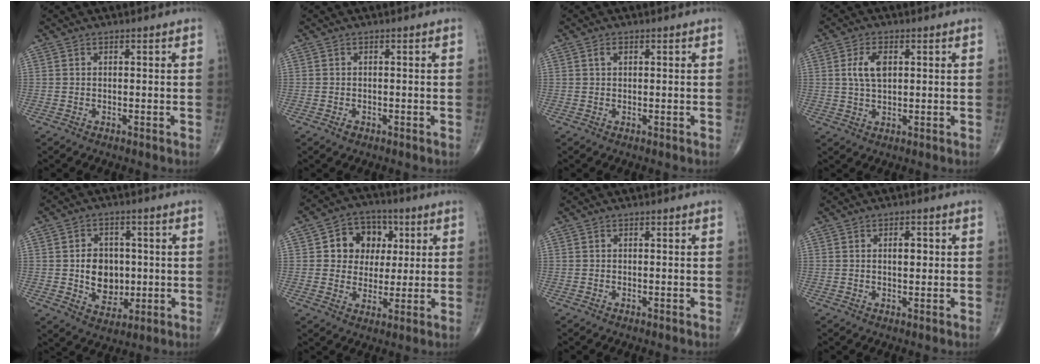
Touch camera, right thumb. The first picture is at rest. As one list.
[{"total": 0.8, "force": [-0.5, 0.6, 0.4], "torque": [-0.002, 0.001, -0.007]}, {"total": 1.1, "force": [0.5, 0.7, 0.7], "torque": [-0.014, 0.005, 0.008]}, {"total": 5.3, "force": [1.2, 2.8, 4.3], "torque": [-0.085, 0.000, 0.023]}, {"total": 9.1, "force": [-0.2, 7.2, 5.6], "torque": [-0.049, 0.001, 0.006]}, {"total": 10.8, "force": [2.7, 9.1, 5.3], "torque": [-0.025, 0.001, 0.041]}, {"total": 0.0}, {"total": 2.9, "force": [0.5, 1.5, 2.4], "torque": [-0.029, 0.000, 0.007]}]